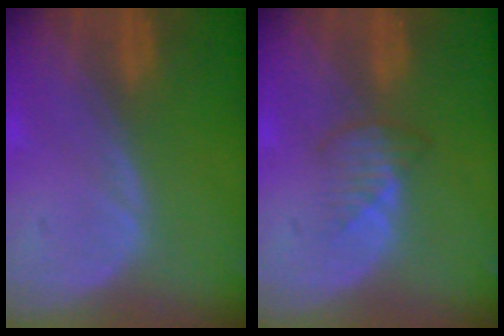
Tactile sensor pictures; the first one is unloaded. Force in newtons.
{"total": 2.7, "press": 2.6, "slide": 0.6}